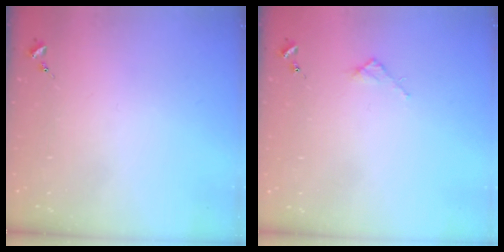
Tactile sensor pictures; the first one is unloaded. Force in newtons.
{"total": 2.7, "press": 2.7, "slide": 0.3}